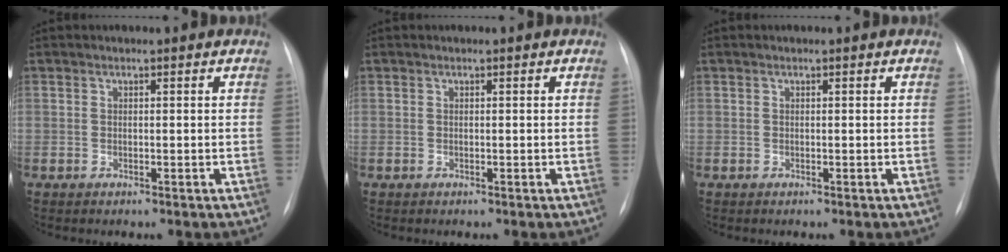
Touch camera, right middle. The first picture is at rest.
{"total": 0.0}
{"total": 0.0}